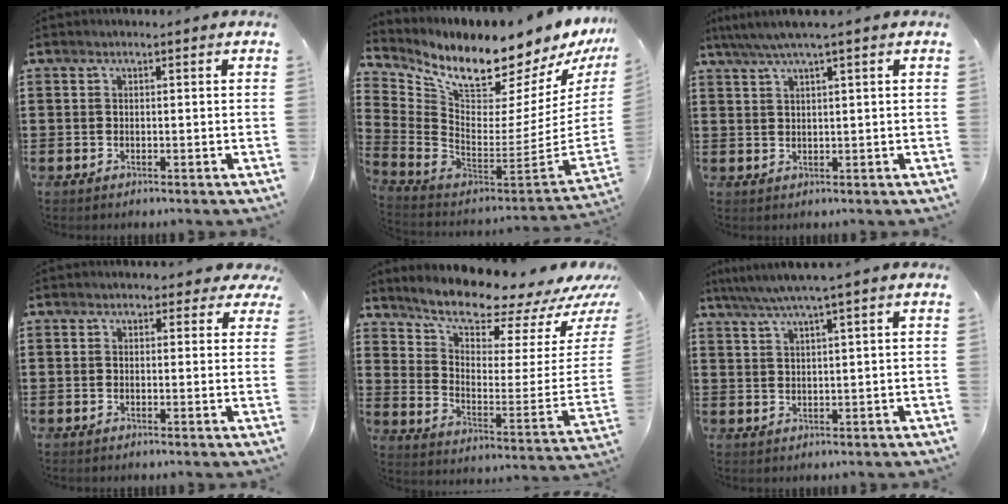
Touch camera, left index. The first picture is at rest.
{"total": 9.5, "force": [8.3, 2.0, 4.0], "torque": [-0.105, -0.085, 0.136]}
{"total": 3.1, "force": [1.8, -0.2, 2.5], "torque": [-0.050, 0.000, 0.031]}
{"total": 1.7, "force": [1.1, 1.1, 0.6], "torque": [-0.003, 0.003, 0.015]}
{"total": 8.8, "force": [8.1, 1.5, 3.1], "torque": [-0.073, -0.086, 0.134]}
{"total": 3.6, "force": [2.2, -0.4, 2.8], "torque": [-0.059, -0.004, 0.036]}